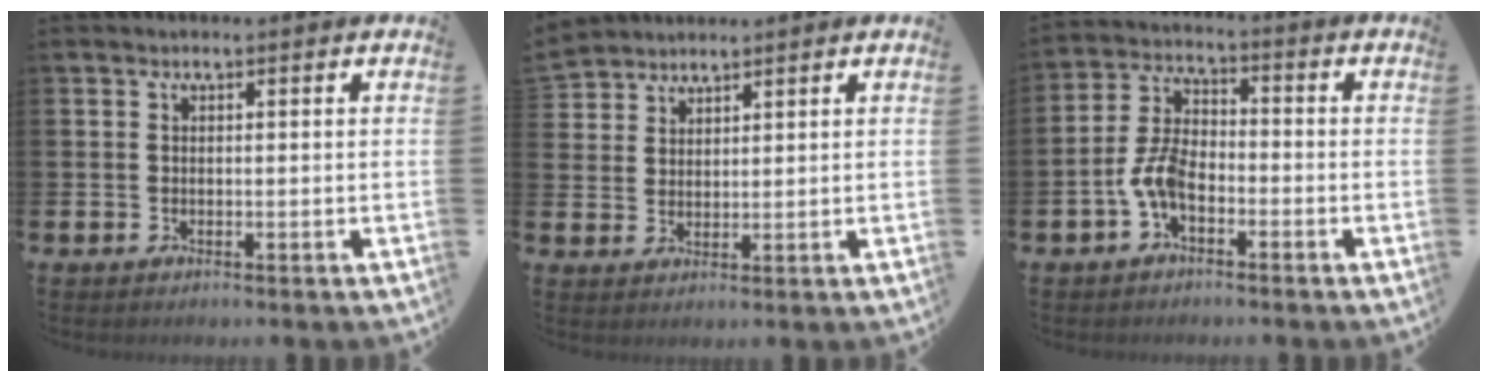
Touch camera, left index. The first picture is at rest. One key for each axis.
{"total": 3.5, "fx": 3.3, "fy": 0.8, "fz": -0.6, "tx": 0.005, "ty": -0.015, "tz": 0.063}
{"total": 5.7, "fx": -2.5, "fy": 3.0, "fz": 4.1, "tx": -0.091, "ty": 0.007, "tz": -0.053}